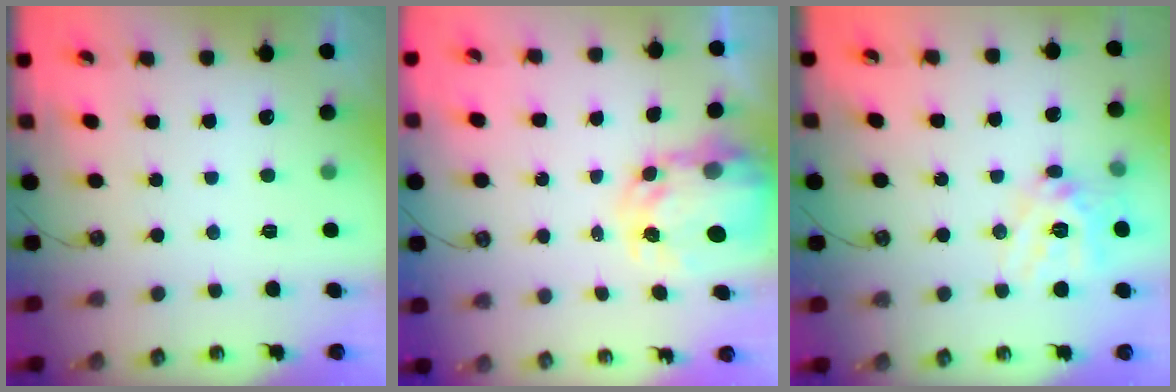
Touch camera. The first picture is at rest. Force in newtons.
{"total": 6.1, "press": 6.1, "slide": 0.6}
{"total": 14.3, "press": 14.2, "slide": 1.9}